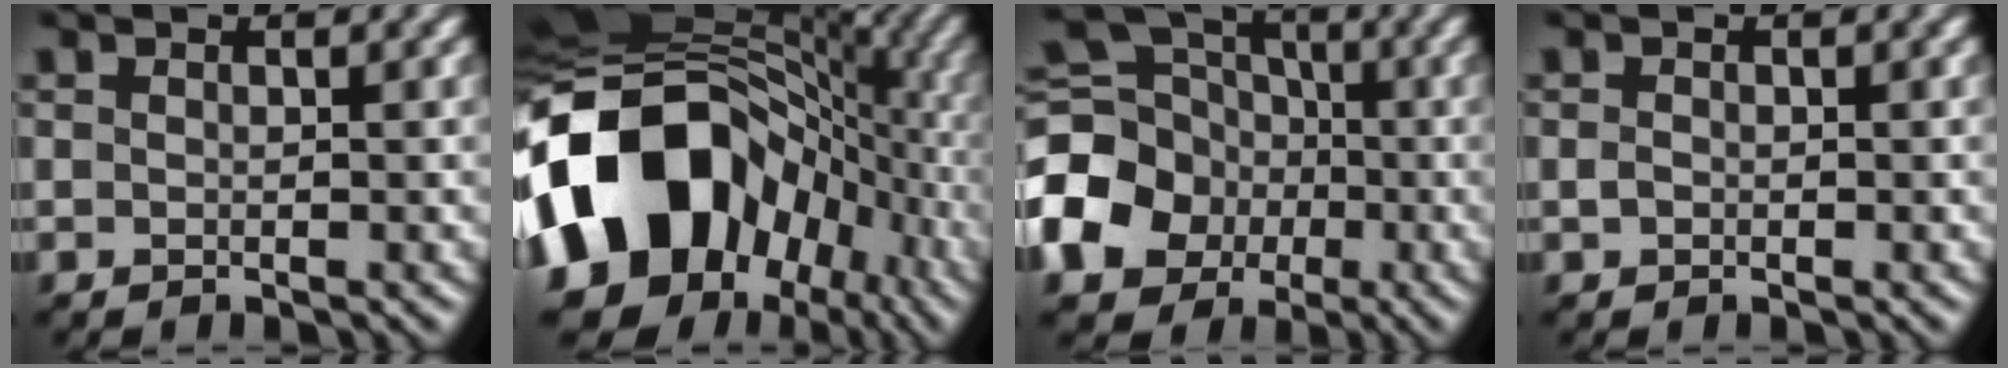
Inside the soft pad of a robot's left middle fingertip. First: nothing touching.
{"total": 17.1, "force": [-4.0, 13.2, 10.2], "torque": [-0.172, 0.009, -0.088]}
{"total": 12.6, "force": [-3.3, 10.9, 5.3], "torque": [-0.143, -0.023, -0.085]}
{"total": 0.5, "force": [-0.1, 0.4, 0.3], "torque": [-0.004, -0.003, -0.003]}